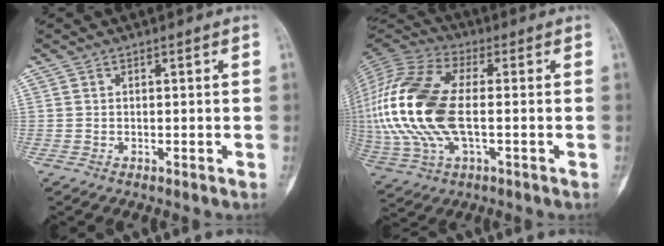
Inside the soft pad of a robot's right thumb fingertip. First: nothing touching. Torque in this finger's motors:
{"motor_torque": [2.62, 2.39, 1.39, -1.39, 0.68]}